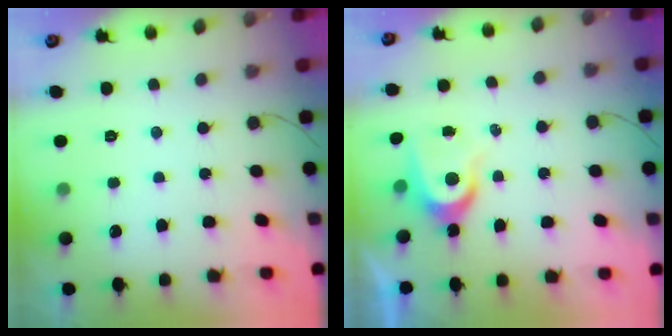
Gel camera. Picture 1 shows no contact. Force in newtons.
{"total": 6.4, "press": 6.4, "slide": 0.4}